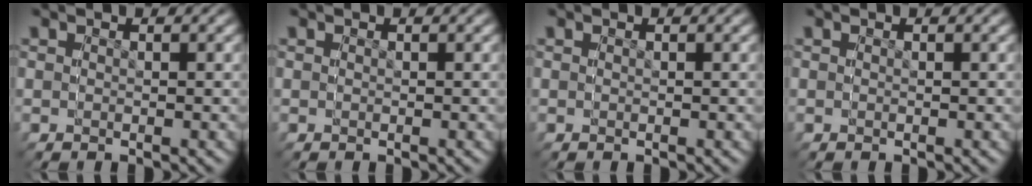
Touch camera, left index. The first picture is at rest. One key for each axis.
{"total": 0.0}
{"total": 0.0}
{"total": 0.0}